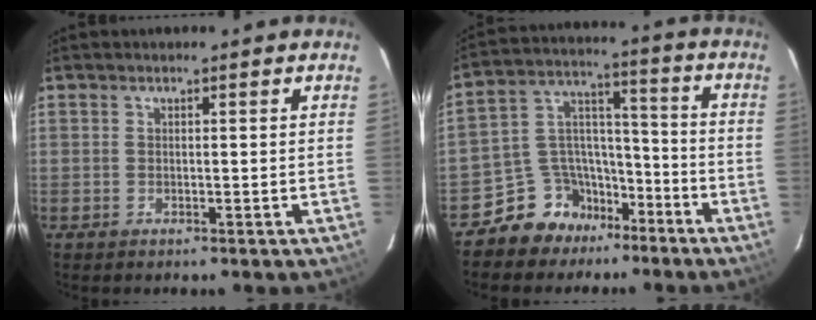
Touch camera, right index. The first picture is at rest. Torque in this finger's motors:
{"motor_torque": [-0.34, -0.38, -0.35, -0.10]}